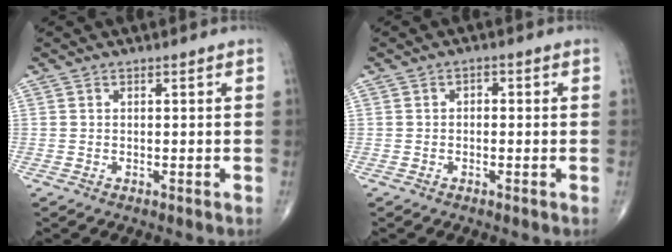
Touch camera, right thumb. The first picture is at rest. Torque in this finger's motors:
{"motor_torque": [-0.39, 0.12, -0.10, -0.14, 0.03]}